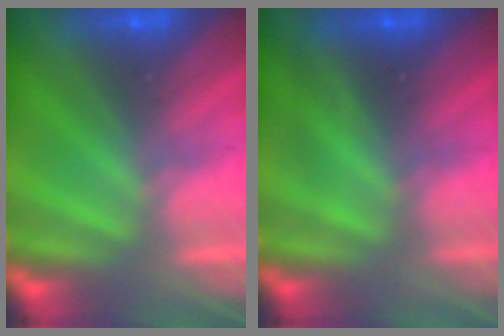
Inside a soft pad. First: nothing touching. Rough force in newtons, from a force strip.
{"total": 1.6}